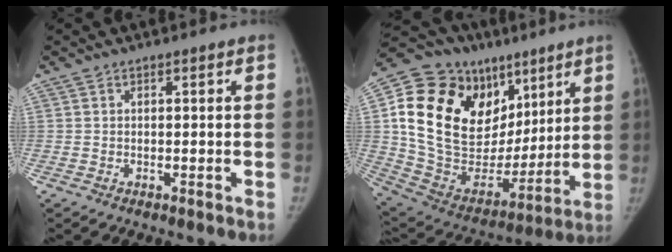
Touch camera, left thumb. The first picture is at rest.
{"total": 30.7, "force": [11.9, 20.3, 19.7], "torque": [-0.324, 0.011, 0.222]}